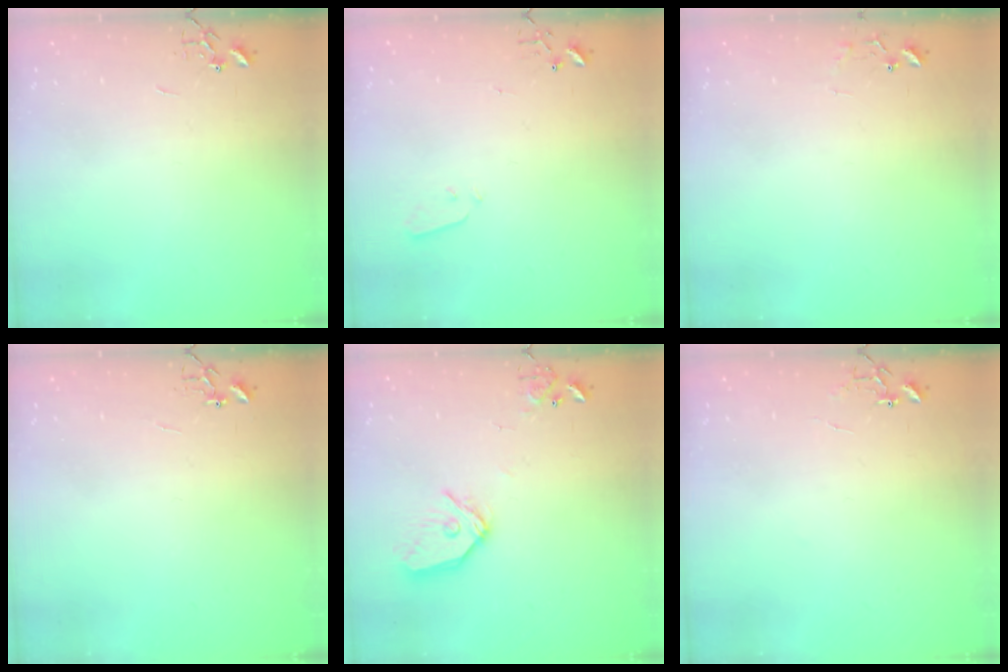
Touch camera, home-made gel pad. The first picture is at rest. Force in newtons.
{"total": 3.0, "press": 2.9, "slide": 0.7}
{"total": 6.7, "press": 6.7, "slide": 0.5}
{"total": 4.3, "press": 4.3, "slide": 0.4}
{"total": 12.7, "press": 12.6, "slide": 1.7}
{"total": 7.5, "press": 7.5, "slide": 0.7}